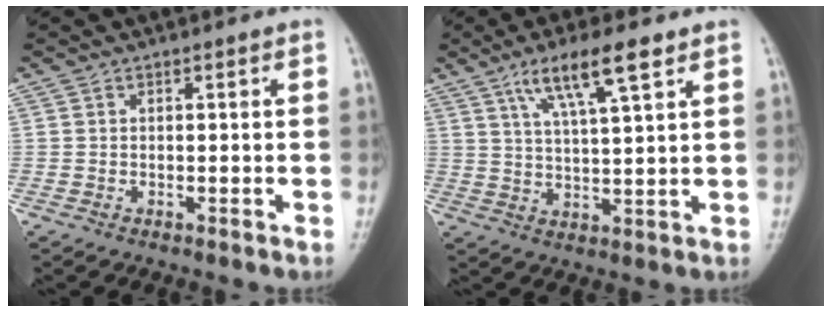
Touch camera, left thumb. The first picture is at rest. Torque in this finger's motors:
{"motor_torque": [2.56, 2.45, 0.63, -0.33, 0.15]}